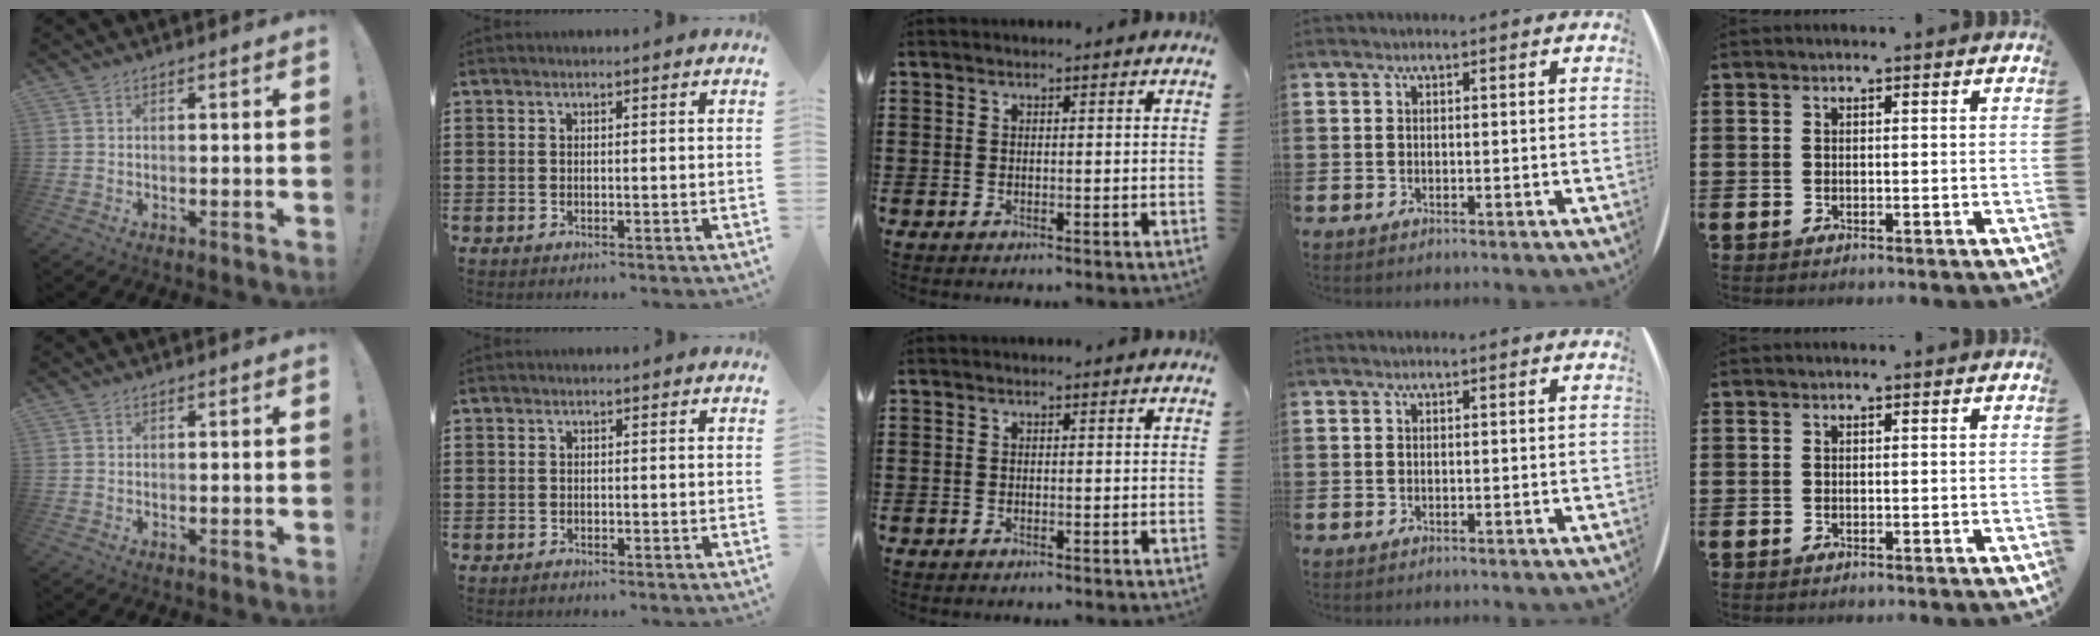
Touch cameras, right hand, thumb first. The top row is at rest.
{"index": {"total": 0.5, "force": [-0.5, 0.0, 0.0], "torque": [0.000, -0.002, -0.011]}, "middle": {"total": 0.5, "force": [-0.4, 0.2, 0.3], "torque": [-0.006, -0.003, -0.007]}}